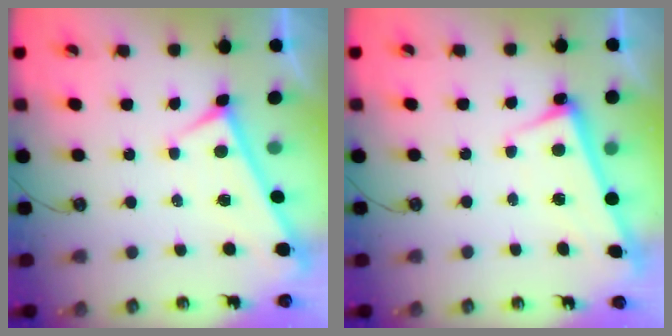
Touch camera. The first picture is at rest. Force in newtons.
{"total": 2.8, "press": 2.8, "slide": 0.4}